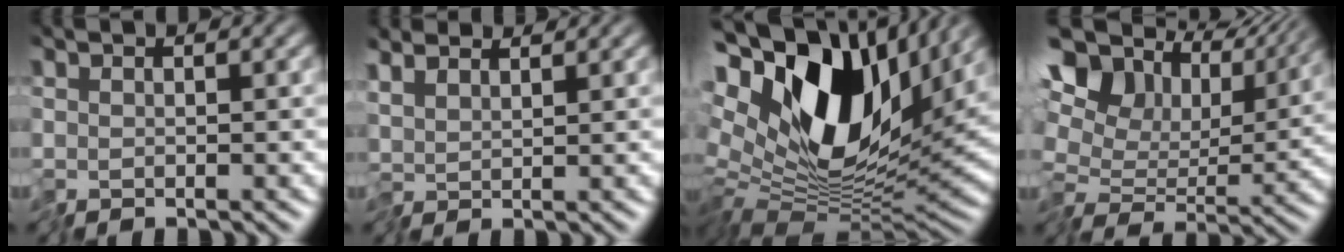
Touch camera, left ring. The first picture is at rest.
{"total": 3.0, "force": [2.5, 1.1, 1.3], "torque": [-0.035, 0.012, 0.039]}
{"total": 15.6, "force": [2.2, 9.5, 12.2], "torque": [-0.227, 0.006, 0.031]}
{"total": 12.1, "force": [4.3, 8.3, 7.7], "torque": [-0.176, 0.016, 0.078]}